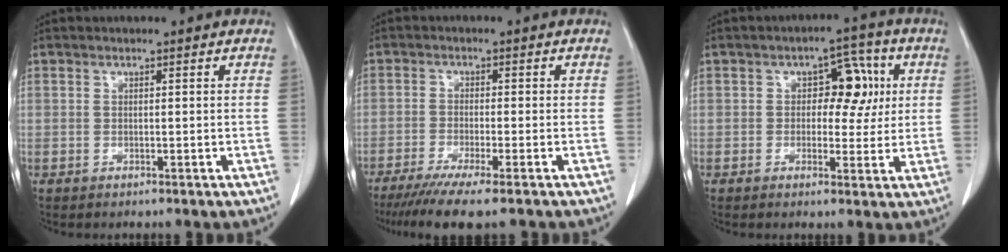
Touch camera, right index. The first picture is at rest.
{"total": 8.8, "force": [-6.8, -0.2, 5.7], "torque": [-0.083, -0.021, -0.107]}
{"total": 6.8, "force": [1.2, 3.9, 5.4], "torque": [-0.061, 0.022, 0.016]}